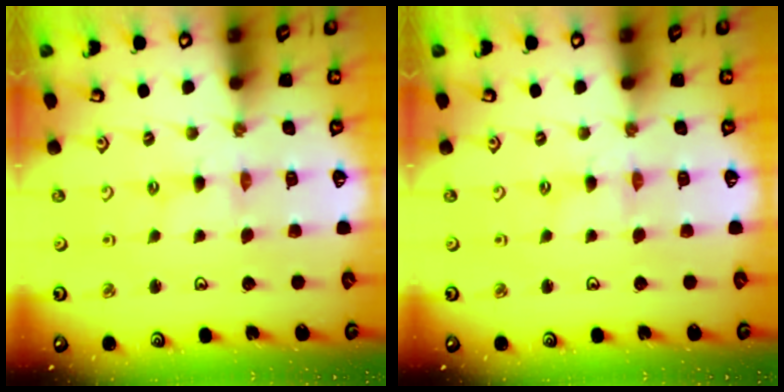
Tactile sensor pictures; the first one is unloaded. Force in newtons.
{"total": 0.0}